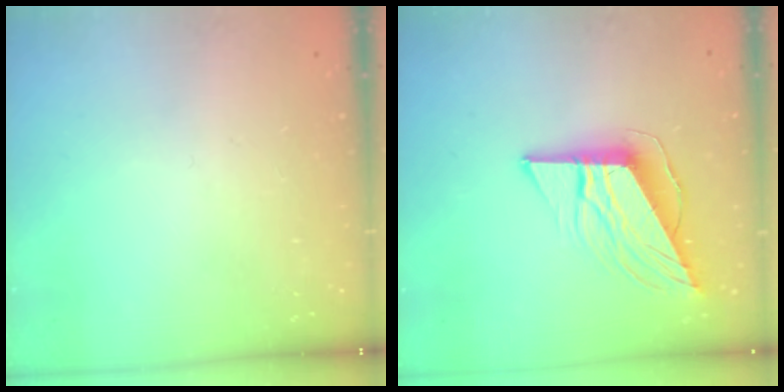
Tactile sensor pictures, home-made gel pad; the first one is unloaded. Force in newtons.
{"total": 12.4, "press": 12.3, "slide": 1.5}